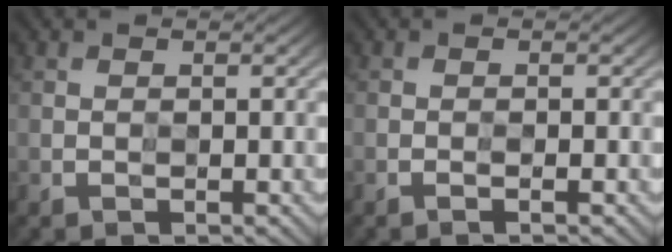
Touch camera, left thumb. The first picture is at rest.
{"total": 0.7, "force": [-0.6, -0.4, 0.2], "torque": [-0.005, -0.003, -0.015]}